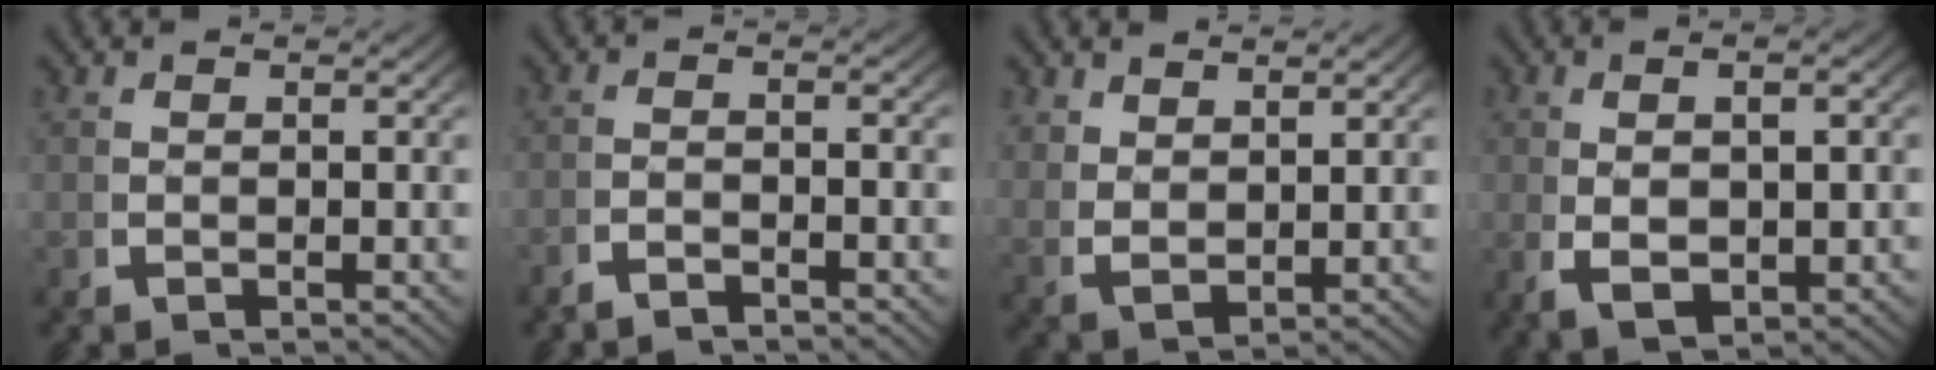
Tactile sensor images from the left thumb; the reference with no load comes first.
{"total": 1.8, "force": [-1.7, 0.1, 0.6], "torque": [-0.007, 0.000, -0.040]}
{"total": 2.9, "force": [1.8, 1.5, 1.7], "torque": [-0.043, -0.013, 0.053]}
{"total": 5.2, "force": [-0.5, 2.9, 4.3], "torque": [-0.092, -0.018, 0.012]}